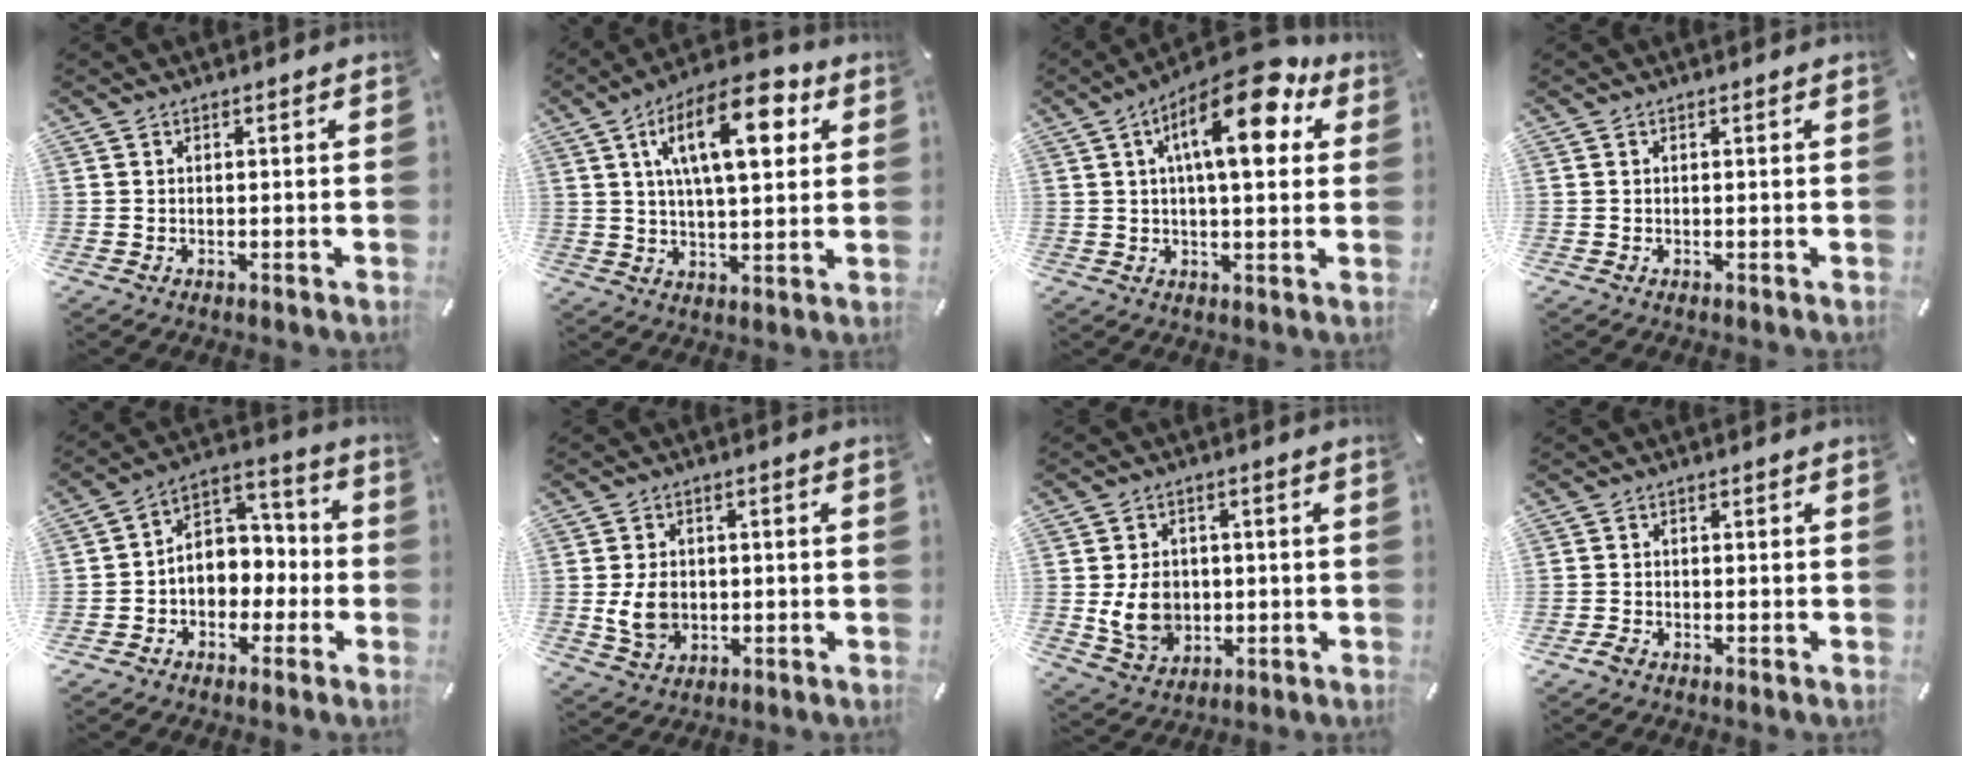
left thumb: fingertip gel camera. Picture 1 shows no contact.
{"total": 17.3, "force": [6.7, 7.6, 14.1], "torque": [-0.225, -0.011, 0.104]}
{"total": 16.4, "force": [6.9, 6.1, 13.6], "torque": [-0.215, -0.024, 0.105]}
{"total": 0.0}
{"total": 7.7, "force": [-1.3, 7.2, 2.4], "torque": [-0.040, 0.007, -0.024]}
{"total": 7.3, "force": [-0.8, 5.9, 4.3], "torque": [-0.095, -0.005, -0.019]}
{"total": 9.1, "force": [-0.8, 7.7, 4.8], "torque": [-0.101, 0.003, -0.015]}
{"total": 1.7, "force": [-1.1, 1.1, 0.5], "torque": [-0.008, 0.005, -0.023]}